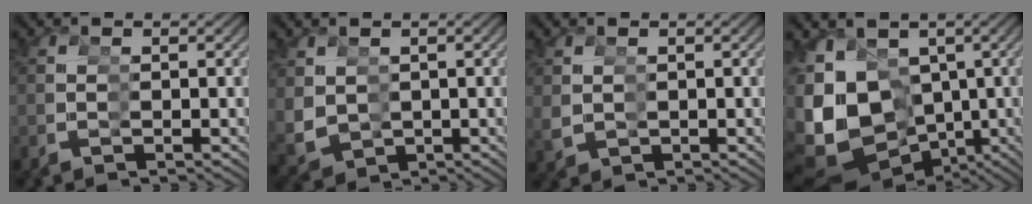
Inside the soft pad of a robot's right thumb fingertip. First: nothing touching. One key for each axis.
{"total": 5.5, "fx": -0.4, "fy": 5.0, "fz": 2.3, "tx": -0.077, "ty": -0.031, "tz": 0.015}
{"total": 1.9, "fx": 0.7, "fy": 1.8, "fz": 0.3, "tx": -0.022, "ty": -0.009, "tz": 0.024}
{"total": 15.1, "fx": -1.2, "fy": 12.6, "fz": 8.2, "tx": -0.196, "ty": -0.038, "tz": -0.012}